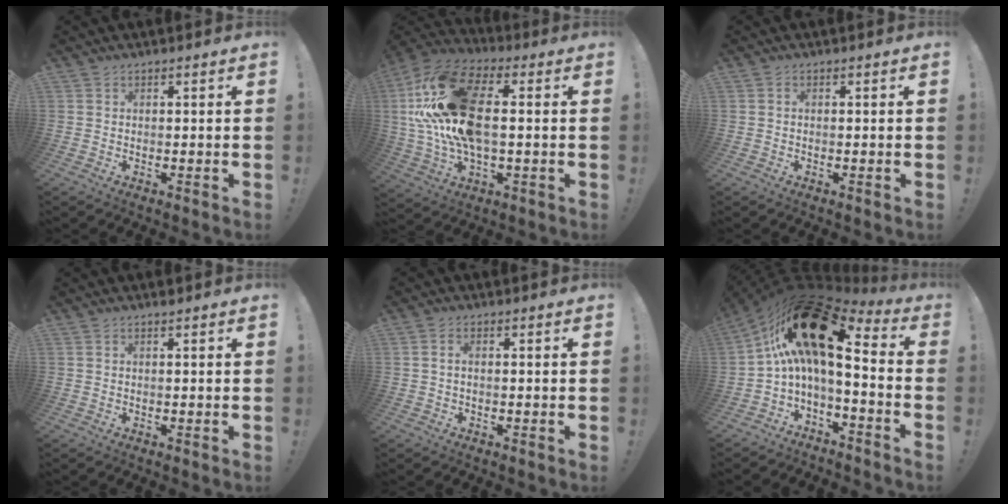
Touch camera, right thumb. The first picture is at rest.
{"total": 23.5, "force": [1.9, 12.7, 19.7], "torque": [-0.368, 0.013, 0.037]}
{"total": 0.0}
{"total": 0.8, "force": [0.7, -0.3, 0.2], "torque": [0.000, -0.002, 0.011]}
{"total": 1.3, "force": [0.0, 0.4, 1.2], "torque": [-0.023, 0.003, -0.001]}
{"total": 20.9, "force": [7.4, 7.3, 18.1], "torque": [-0.307, -0.037, 0.129]}